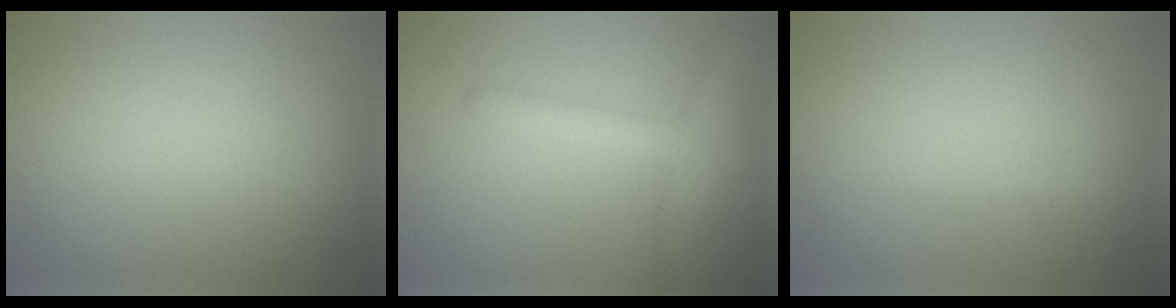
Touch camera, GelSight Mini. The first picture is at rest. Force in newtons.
{"total": 4.0, "press": 4.0, "slide": 0.3}
{"total": 0.5, "press": 0.5, "slide": 0.1}